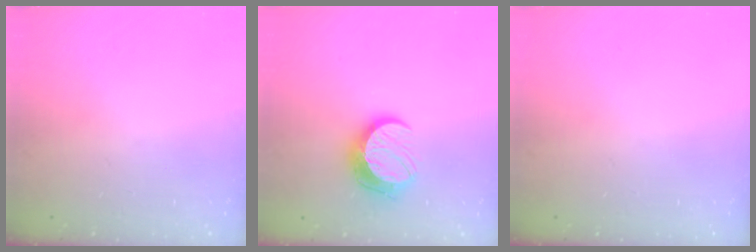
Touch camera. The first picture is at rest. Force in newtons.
{"total": 10.7, "press": 10.7, "slide": 0.5}
{"total": 0.0}